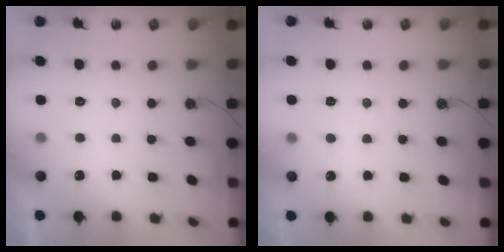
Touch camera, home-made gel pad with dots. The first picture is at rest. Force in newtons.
{"total": 2.7, "press": 2.7, "slide": 0.3}